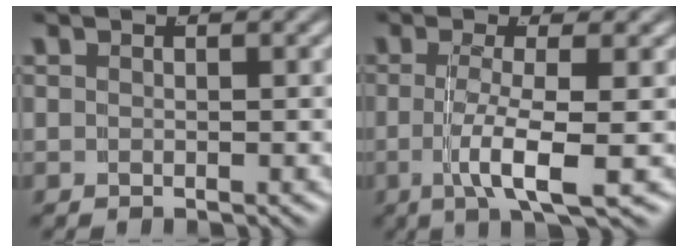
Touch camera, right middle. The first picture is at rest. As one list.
[{"total": 4.7, "force": [-1.4, 0.4, 4.5], "torque": [-0.087, -0.020, -0.016]}]